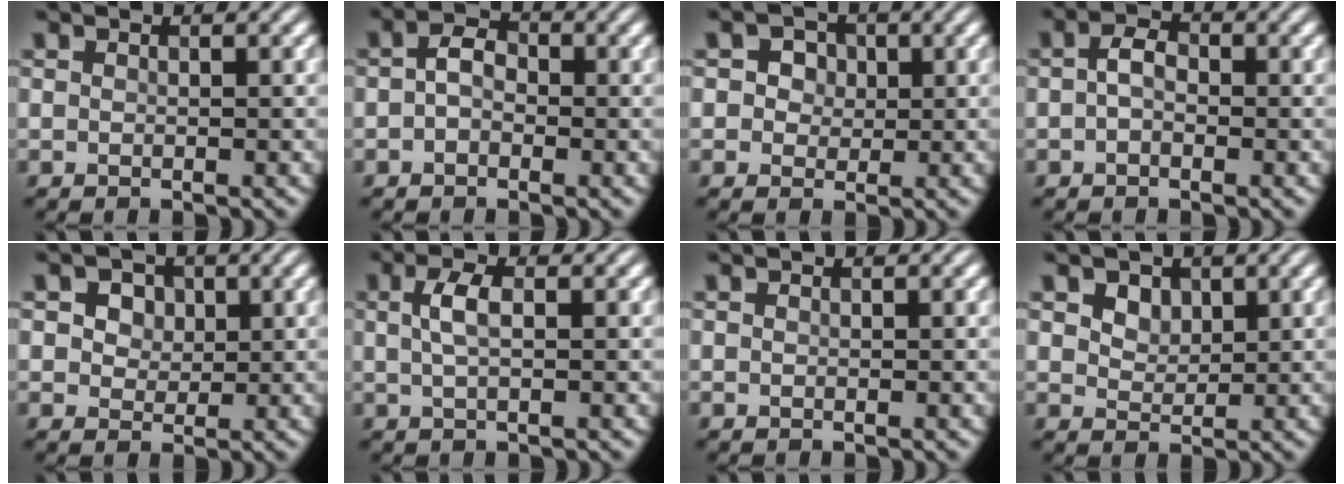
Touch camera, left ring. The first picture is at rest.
{"total": 2.3, "force": [-0.1, 1.6, 1.7], "torque": [-0.030, 0.005, -0.011]}
{"total": 3.1, "force": [1.1, 2.6, 1.4], "torque": [-0.017, 0.004, 0.005]}
{"total": 2.0, "force": [-0.1, 1.3, 1.5], "torque": [-0.030, 0.006, -0.008]}
{"total": 4.3, "force": [2.1, 3.1, 2.3], "torque": [-0.044, 0.009, 0.020]}
{"total": 2.3, "force": [0.5, 0.9, 2.1], "torque": [-0.044, 0.006, 0.008]}
{"total": 0.0}
{"total": 2.5, "force": [1.4, 1.7, 1.1], "torque": [-0.026, -0.003, 0.027]}